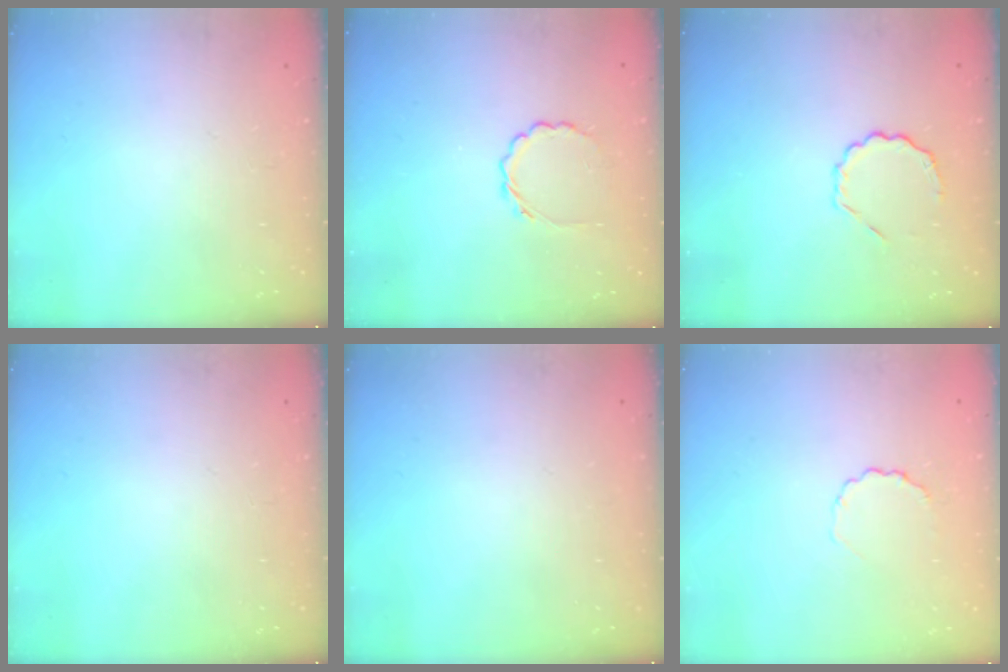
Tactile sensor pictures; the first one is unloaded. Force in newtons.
{"total": 2.5, "press": 2.2, "slide": 1.1}
{"total": 3.5, "press": 3.3, "slide": 1.2}
{"total": 0.0}
{"total": 0.0}
{"total": 2.6, "press": 2.3, "slide": 1.0}